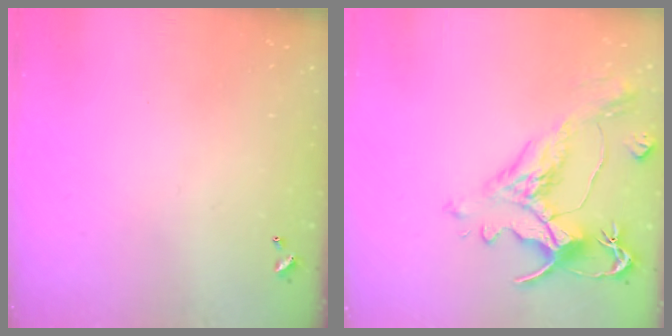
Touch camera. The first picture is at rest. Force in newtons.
{"total": 1.8, "press": 0.9, "slide": 1.5}